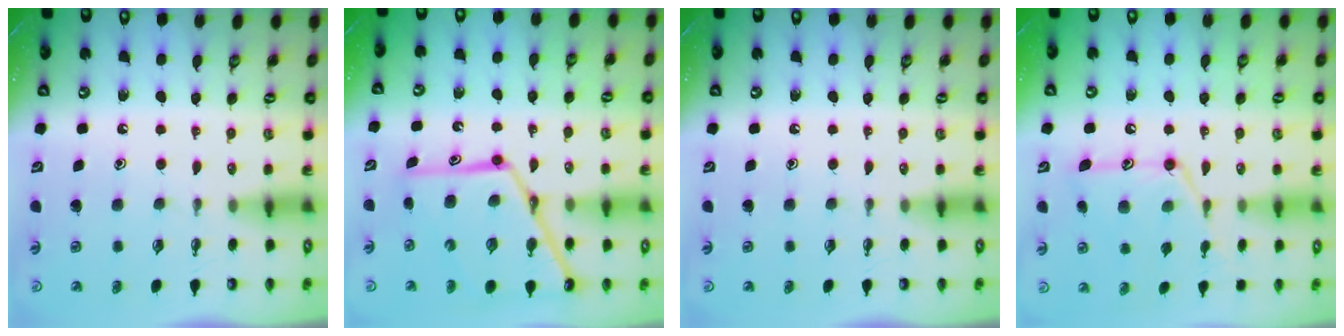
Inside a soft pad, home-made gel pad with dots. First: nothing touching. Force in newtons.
{"total": 18.0, "press": 17.9, "slide": 1.5}
{"total": 0.0}
{"total": 14.4, "press": 14.3, "slide": 1.1}